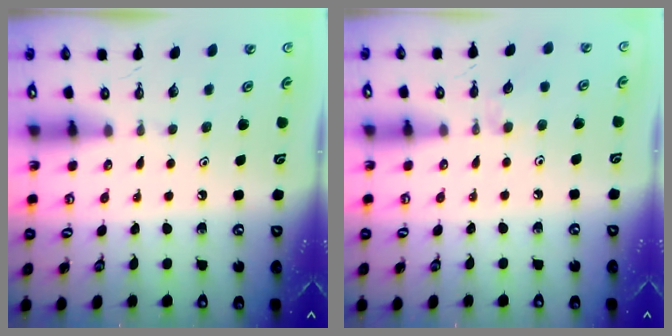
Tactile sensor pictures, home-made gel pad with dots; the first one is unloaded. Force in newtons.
{"total": 2.6, "press": 2.5, "slide": 0.4}